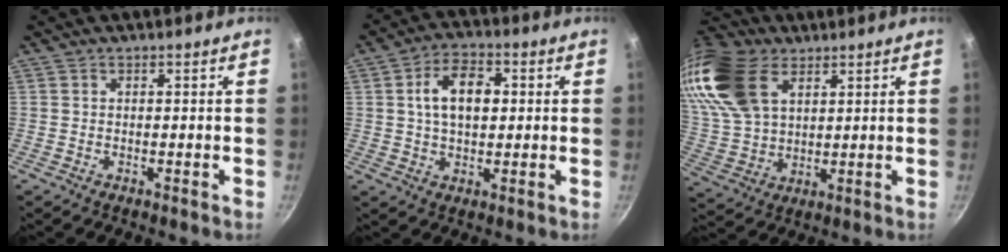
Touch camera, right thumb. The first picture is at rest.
{"total": 9.7, "force": [1.6, 6.0, 7.5], "torque": [-0.111, 0.011, 0.021]}
{"total": 20.0, "force": [9.2, 12.3, 12.7], "torque": [-0.266, -0.007, 0.186]}